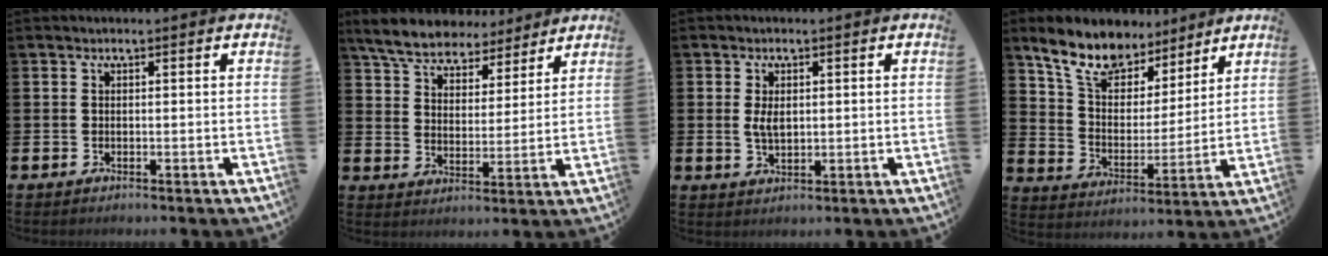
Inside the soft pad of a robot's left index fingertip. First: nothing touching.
{"total": 7.2, "force": [6.7, 2.4, 1.5], "torque": [-0.067, -0.030, 0.122]}
{"total": 3.0, "force": [0.7, 1.7, 2.4], "torque": [-0.038, 0.003, 0.010]}
{"total": 10.2, "force": [8.8, 4.4, 2.7], "torque": [-0.100, -0.050, 0.162]}